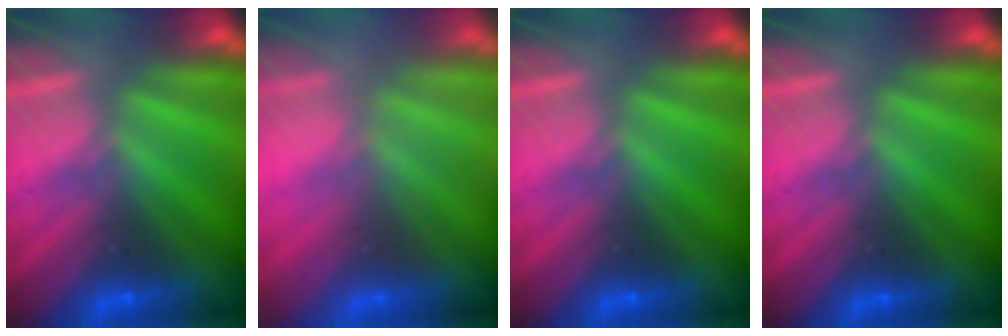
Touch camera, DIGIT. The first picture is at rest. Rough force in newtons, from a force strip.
{"total": 2.6}
{"total": 0.0}
{"total": 0.0}